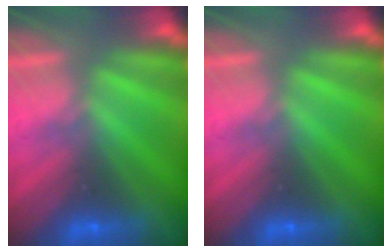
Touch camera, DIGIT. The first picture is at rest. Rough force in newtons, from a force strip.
{"total": 0.0}